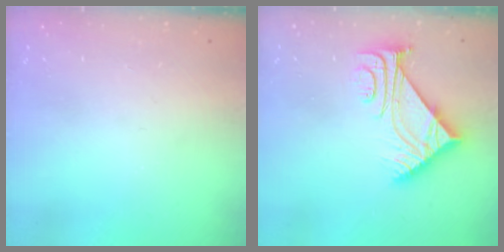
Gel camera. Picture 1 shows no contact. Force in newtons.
{"total": 7.6, "press": 7.6, "slide": 0.7}